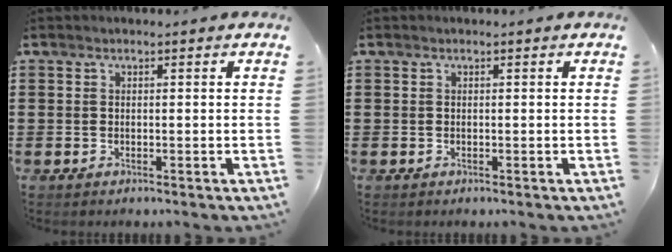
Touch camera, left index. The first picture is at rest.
{"total": 0.0}